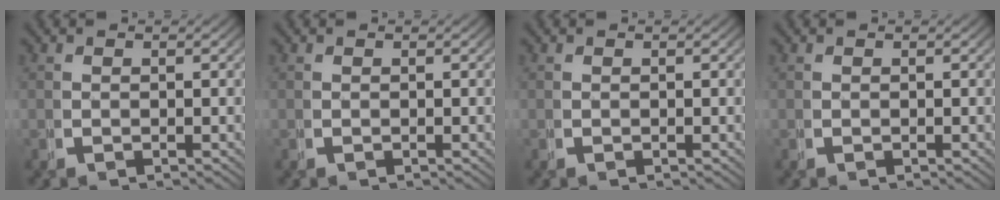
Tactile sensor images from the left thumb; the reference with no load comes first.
{"total": 0.0}
{"total": 0.0}
{"total": 0.0}